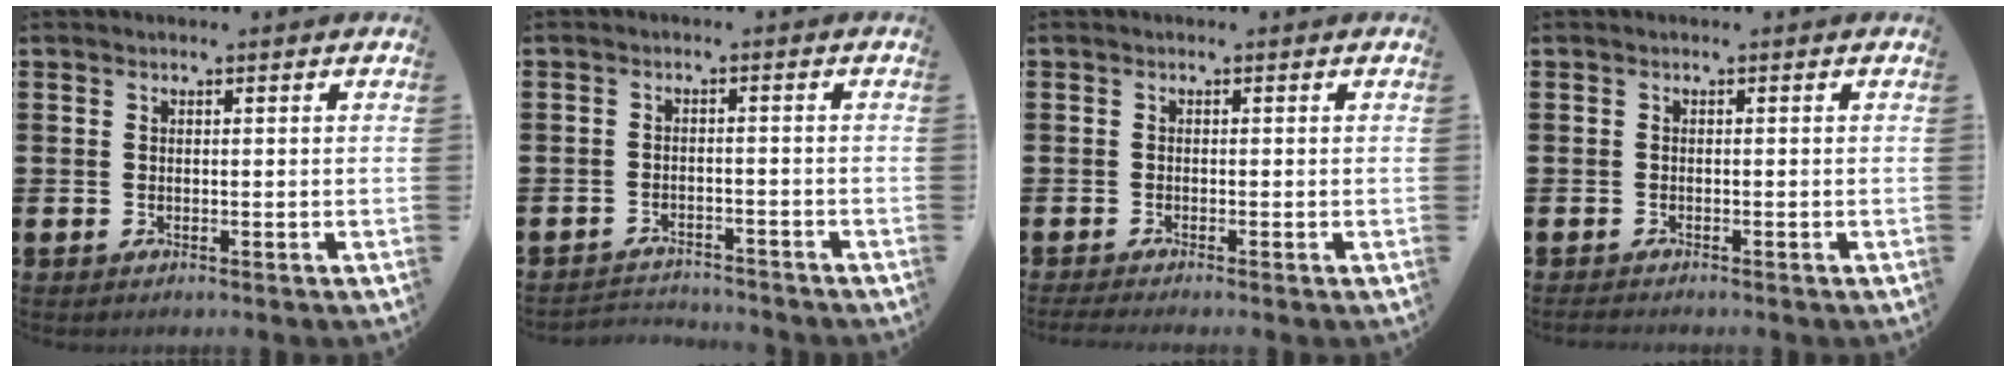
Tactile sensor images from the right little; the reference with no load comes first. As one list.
[{"total": 2.2, "force": [-2.2, 0.1, -0.2], "torque": [-0.003, 0.002, -0.050]}, {"total": 0.7, "force": [-0.5, 0.0, 0.4], "torque": [-0.006, -0.003, -0.010]}, {"total": 0.5, "force": [-0.5, 0.0, 0.1], "torque": [-0.003, -0.002, -0.010]}]